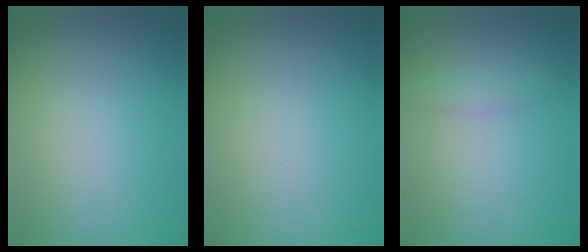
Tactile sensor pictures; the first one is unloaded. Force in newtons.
{"total": 0.0}
{"total": 1.3, "press": 1.3, "slide": 0.0}